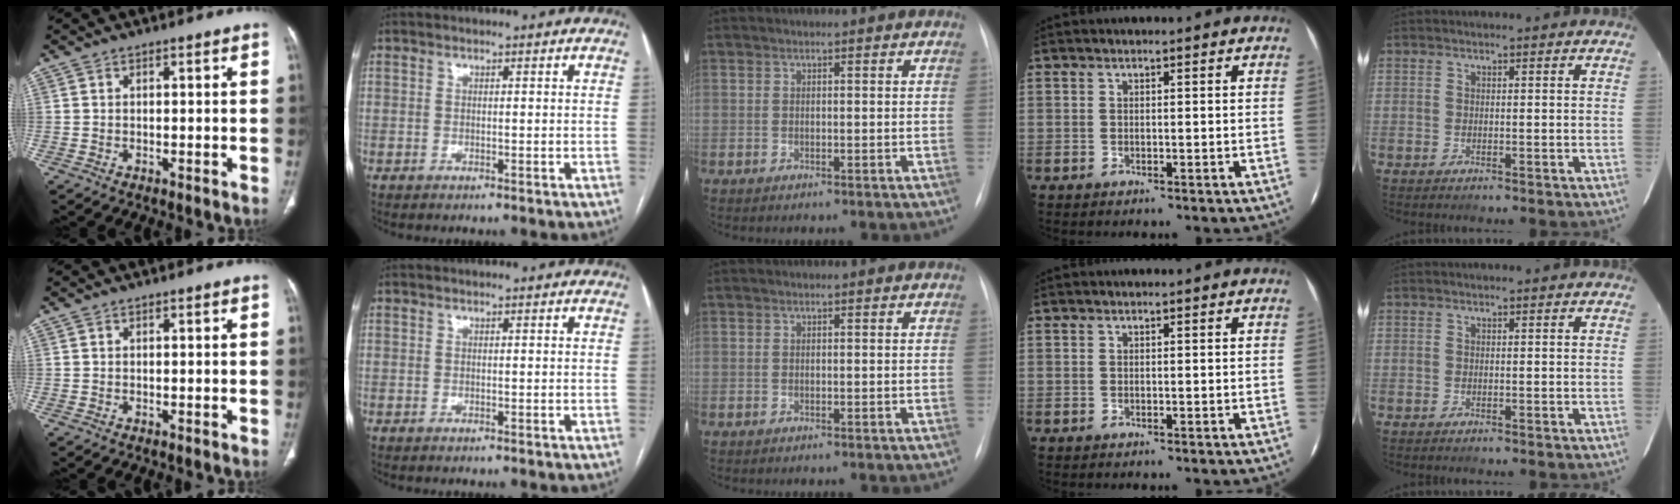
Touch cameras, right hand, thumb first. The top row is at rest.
{}